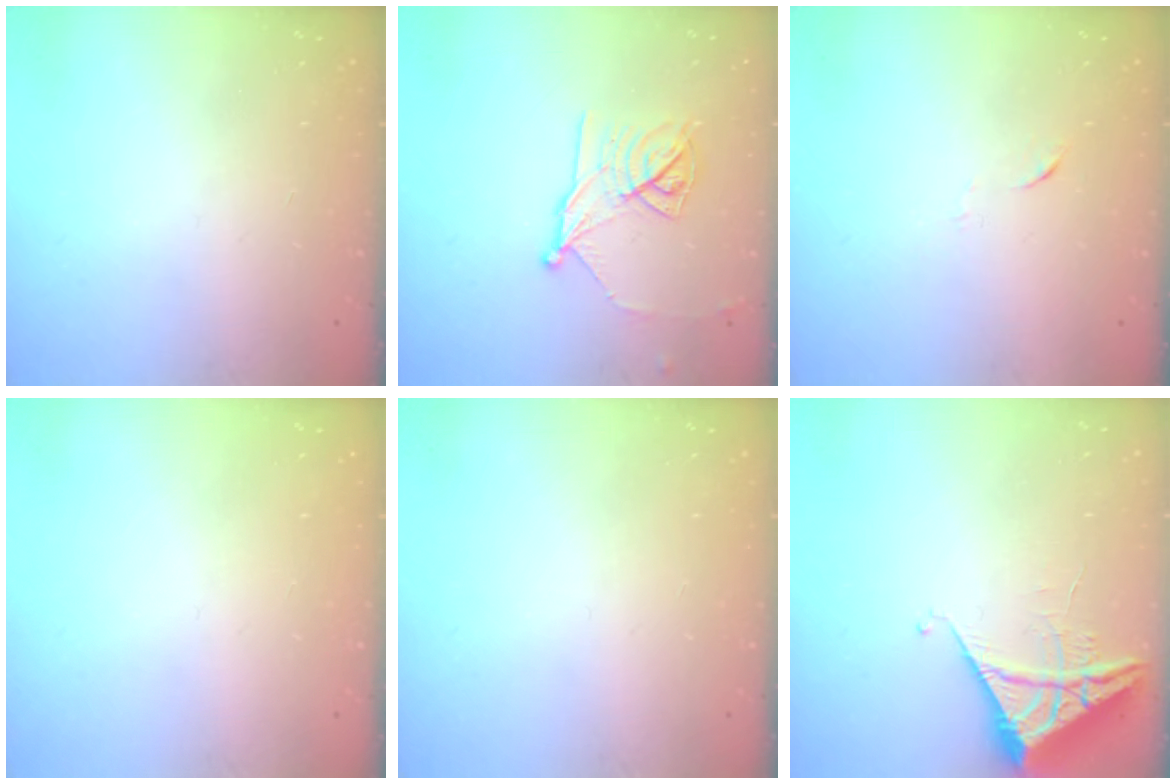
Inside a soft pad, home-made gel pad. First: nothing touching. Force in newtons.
{"total": 12.9, "press": 12.9, "slide": 0.2}
{"total": 4.0, "press": 4.0, "slide": 0.6}
{"total": 0.0}
{"total": 0.0}
{"total": 6.1, "press": 6.1, "slide": 0.3}